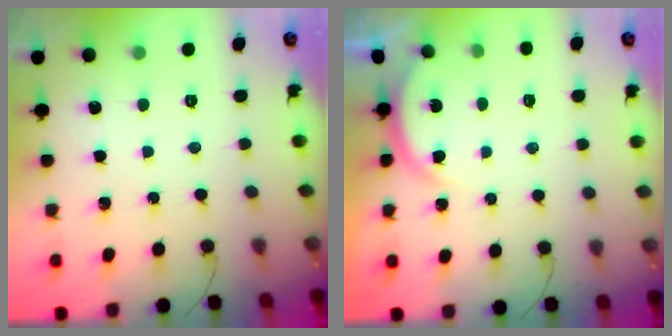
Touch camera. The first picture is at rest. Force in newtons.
{"total": 2.4, "press": 2.4, "slide": 0.3}